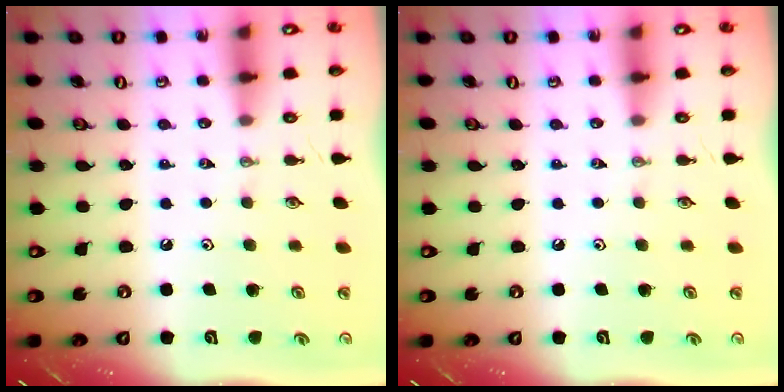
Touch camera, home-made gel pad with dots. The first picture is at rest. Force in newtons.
{"total": 0.0}